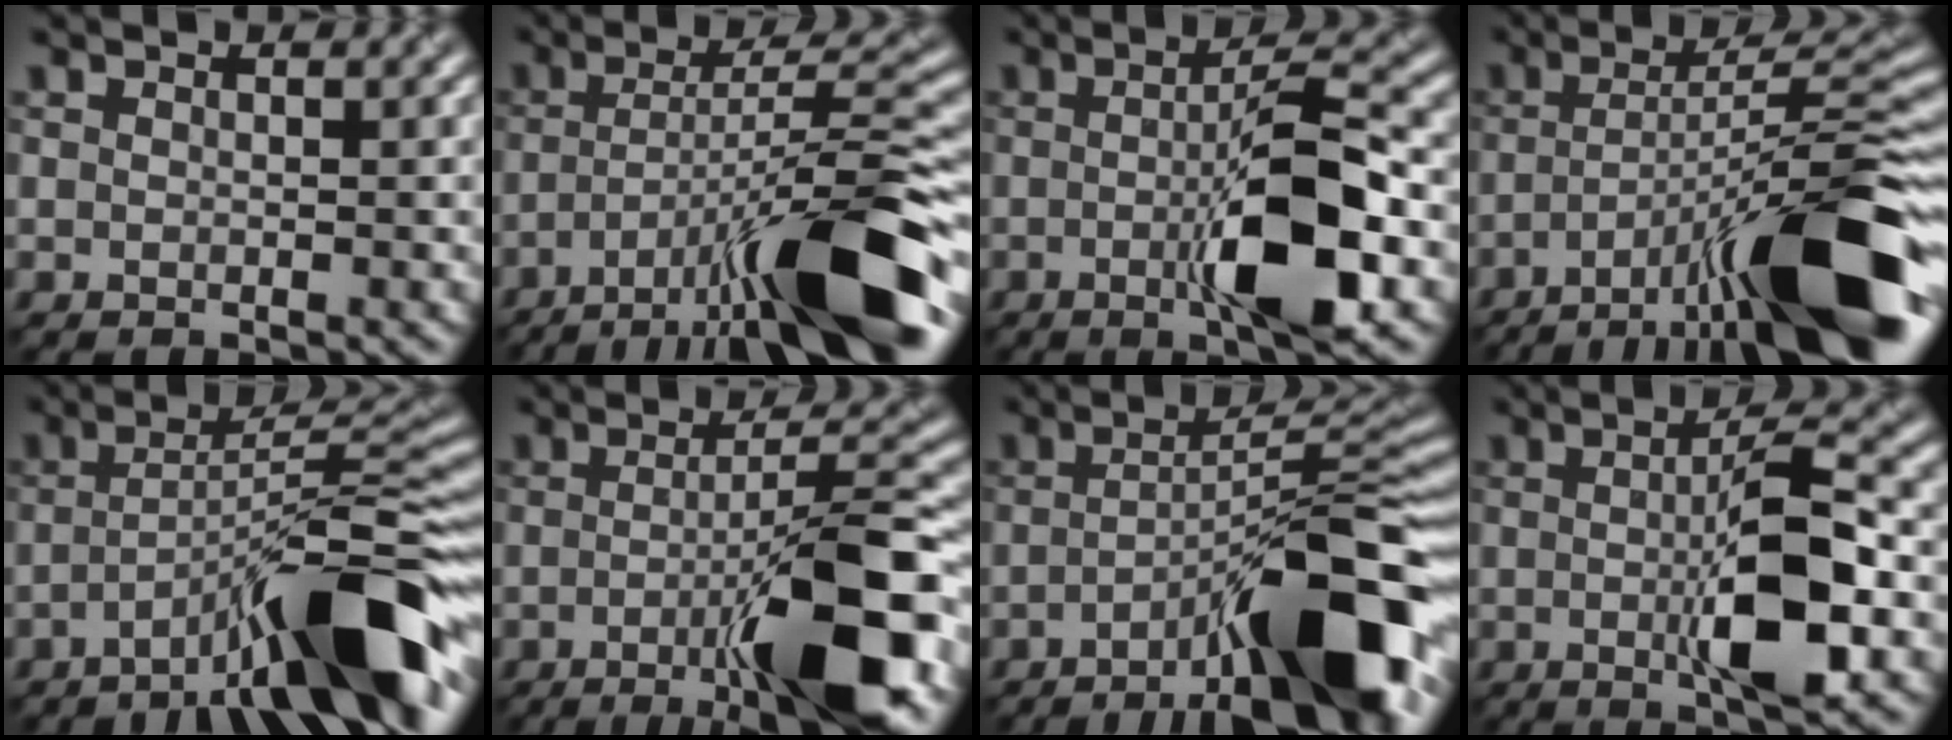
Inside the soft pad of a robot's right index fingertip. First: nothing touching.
{"total": 11.9, "force": [-6.8, 1.9, 9.5], "torque": [-0.157, 0.018, -0.096]}
{"total": 7.7, "force": [-1.6, 1.4, 7.4], "torque": [-0.121, 0.009, -0.016]}
{"total": 13.6, "force": [-7.2, 2.5, 11.2], "torque": [-0.183, 0.015, -0.099]}
{"total": 10.9, "force": [-6.2, 1.2, 8.8], "torque": [-0.126, 0.032, -0.090]}
{"total": 10.0, "force": [-3.7, 1.4, 9.2], "torque": [-0.133, 0.014, -0.054]}
{"total": 13.1, "force": [-6.7, 2.6, 11.0], "torque": [-0.162, 0.020, -0.091]}
{"total": 7.0, "force": [-1.0, 1.3, 6.8], "torque": [-0.113, 0.006, -0.004]}